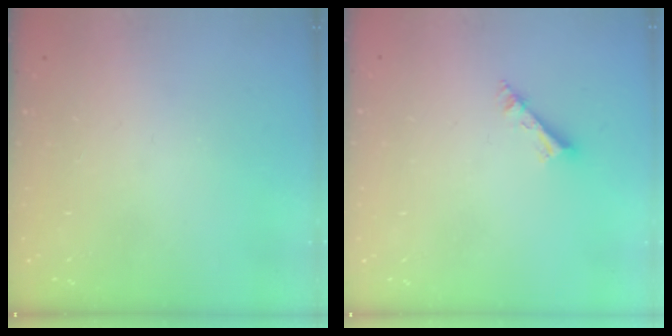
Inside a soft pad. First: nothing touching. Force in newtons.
{"total": 2.6, "press": 2.5, "slide": 0.2}